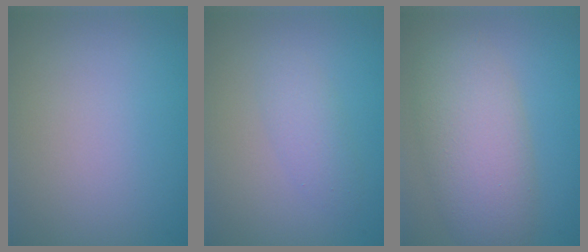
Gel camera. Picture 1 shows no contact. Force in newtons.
{"total": 1.9, "press": 1.9, "slide": 0.1}
{"total": 6.8, "press": 6.8, "slide": 0.2}